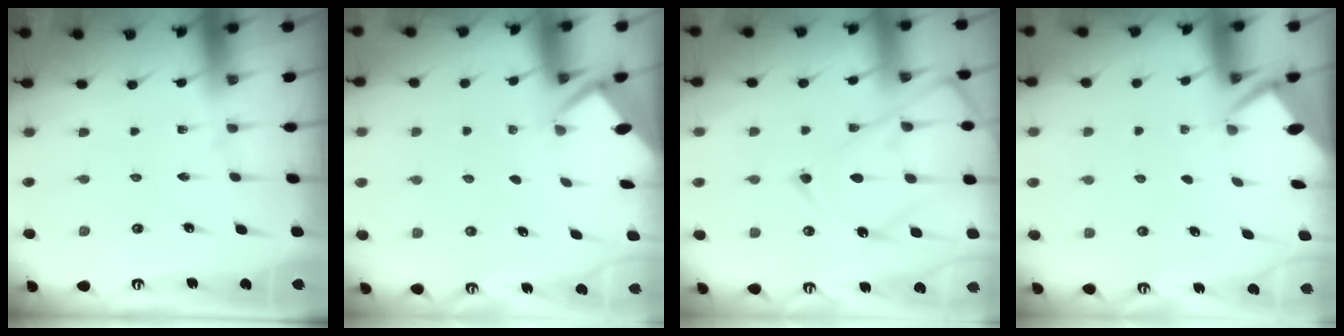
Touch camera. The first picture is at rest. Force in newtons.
{"total": 1.9, "press": 1.9, "slide": 0.1}
{"total": 17.7, "press": 17.6, "slide": 1.7}
{"total": 2.5, "press": 2.5, "slide": 0.0}